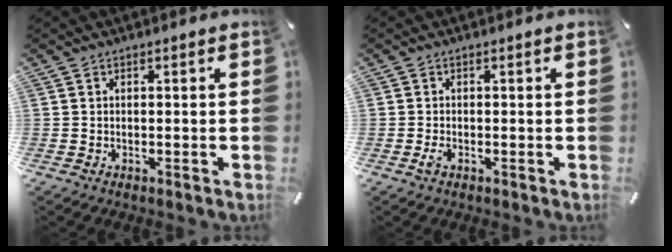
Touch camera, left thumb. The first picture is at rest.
{"total": 1.1, "force": [-0.5, 0.8, 0.7], "torque": [-0.011, 0.000, -0.009]}